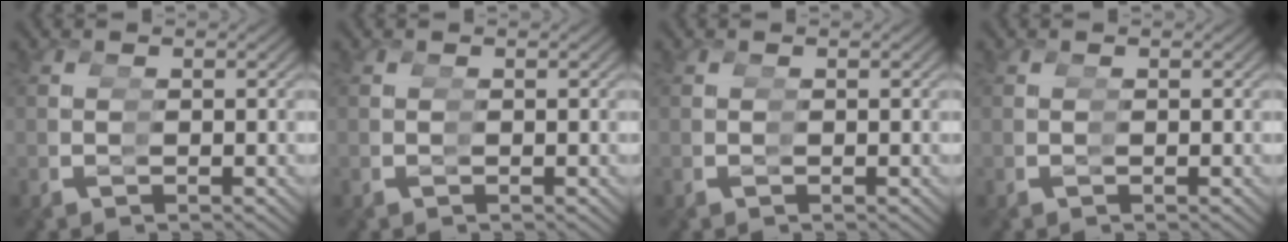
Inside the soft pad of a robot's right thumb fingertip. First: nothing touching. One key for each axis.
{"total": 0.0}
{"total": 0.0}
{"total": 0.0}